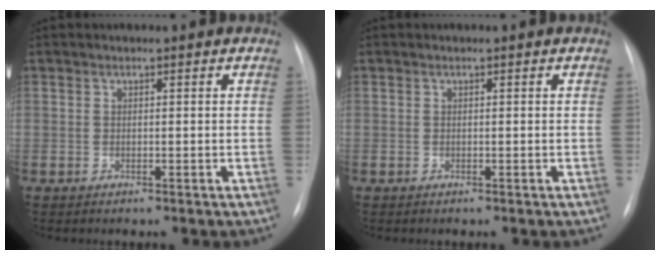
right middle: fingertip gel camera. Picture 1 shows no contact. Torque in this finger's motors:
{"motor_torque": [0.80, -1.33, -0.01, 0.01]}